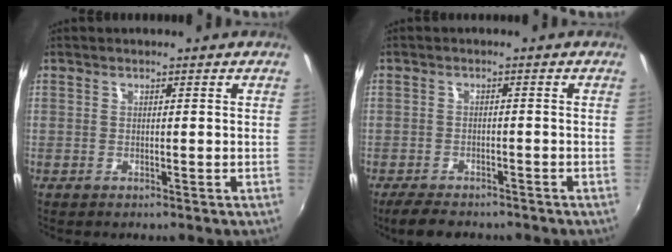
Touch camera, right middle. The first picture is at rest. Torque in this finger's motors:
{"motor_torque": [0.99, -0.97, 0.15, 0.05]}